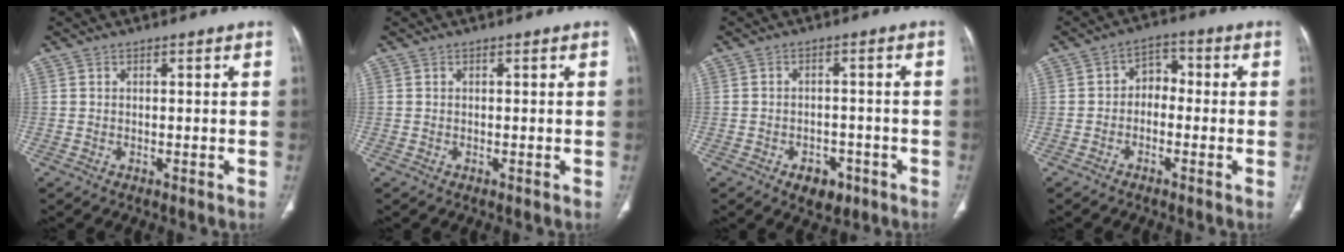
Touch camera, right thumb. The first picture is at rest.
{"total": 0.0}
{"total": 5.2, "force": [-2.8, 3.4, 2.6], "torque": [-0.015, 0.015, -0.035]}
{"total": 4.6, "force": [-0.9, 3.5, 2.8], "torque": [-0.022, 0.026, -0.029]}